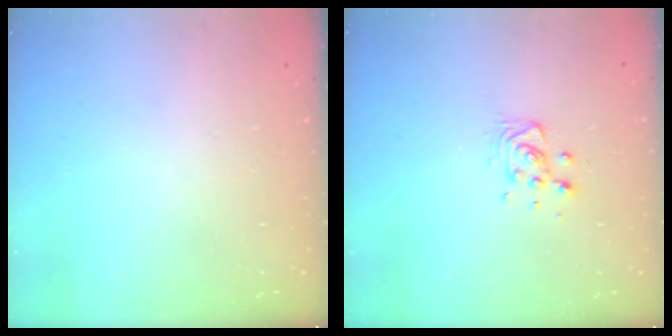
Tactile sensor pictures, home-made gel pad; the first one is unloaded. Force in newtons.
{"total": 9.3, "press": 9.0, "slide": 2.3}